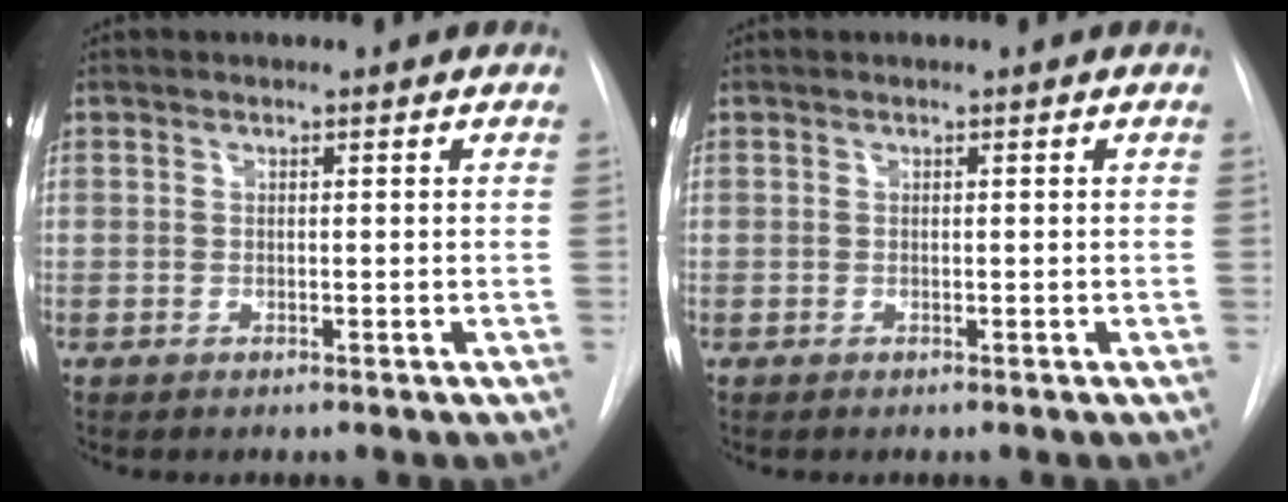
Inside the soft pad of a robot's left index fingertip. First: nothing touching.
{"total": 0.0}